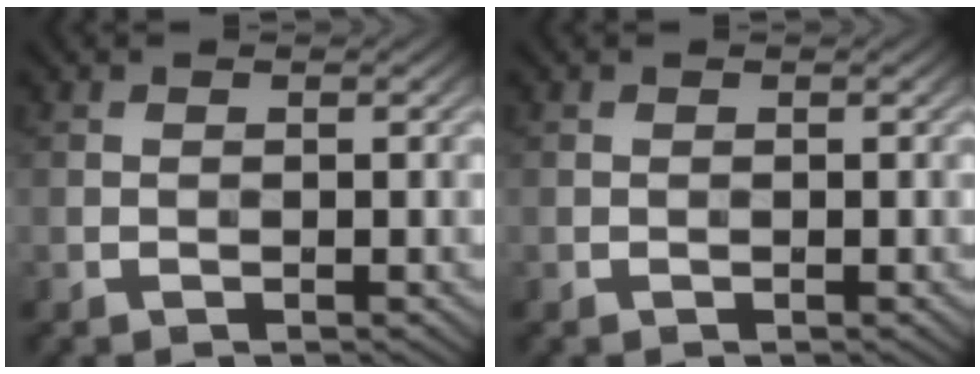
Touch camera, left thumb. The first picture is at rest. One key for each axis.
{"total": 0.0}